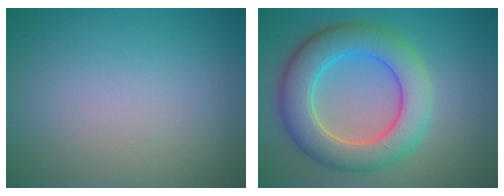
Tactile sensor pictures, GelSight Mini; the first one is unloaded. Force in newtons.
{"total": 7.6, "press": 7.6, "slide": 0.6}